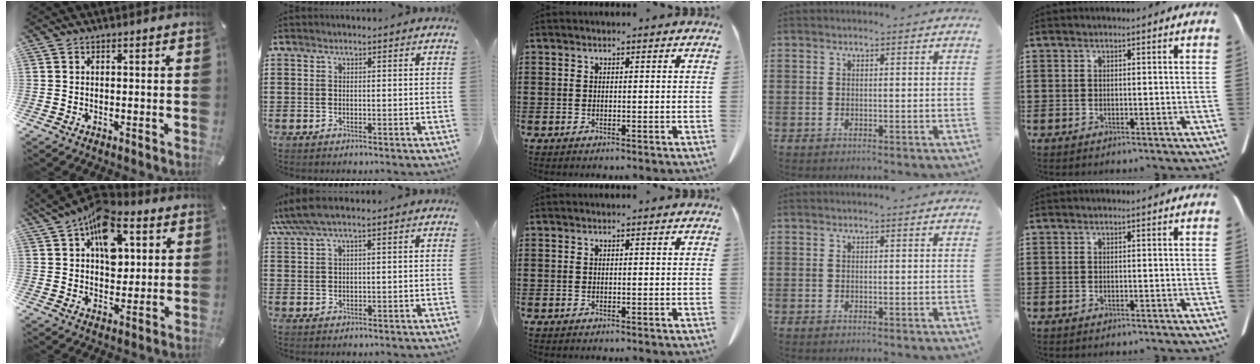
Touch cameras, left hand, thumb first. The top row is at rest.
{"thumb": {"total": 13.4, "force": [5.5, 8.9, 8.4], "torque": [-0.121, -0.022, 0.099]}, "index": {"total": 3.4, "force": [1.9, 0.4, 2.7], "torque": [-0.064, 0.000, 0.032]}}